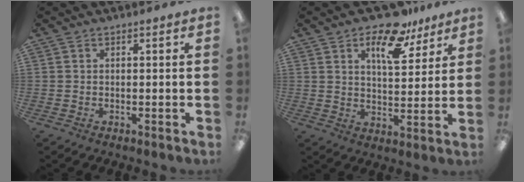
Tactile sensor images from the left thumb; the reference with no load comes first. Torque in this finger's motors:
{"motor_torque": [0.02, -0.02, -0.05, -0.06, 0.06]}